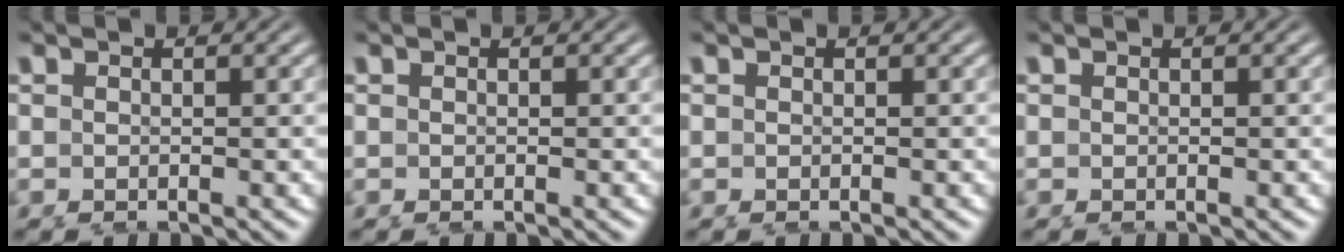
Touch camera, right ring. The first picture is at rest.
{"total": 0.0}
{"total": 0.0}
{"total": 0.0}